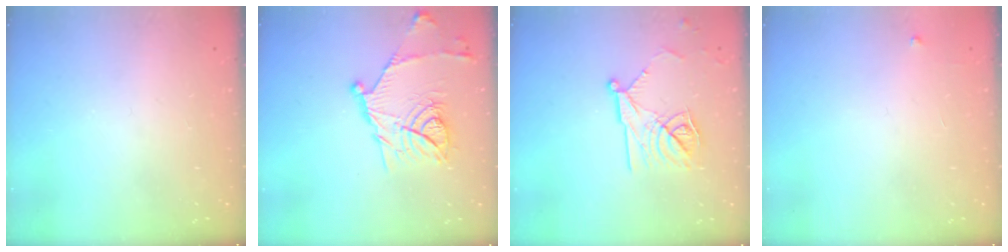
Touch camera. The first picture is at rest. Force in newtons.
{"total": 15.9, "press": 15.9, "slide": 0.3}
{"total": 13.5, "press": 13.5, "slide": 0.2}
{"total": 2.6, "press": 2.6, "slide": 0.4}